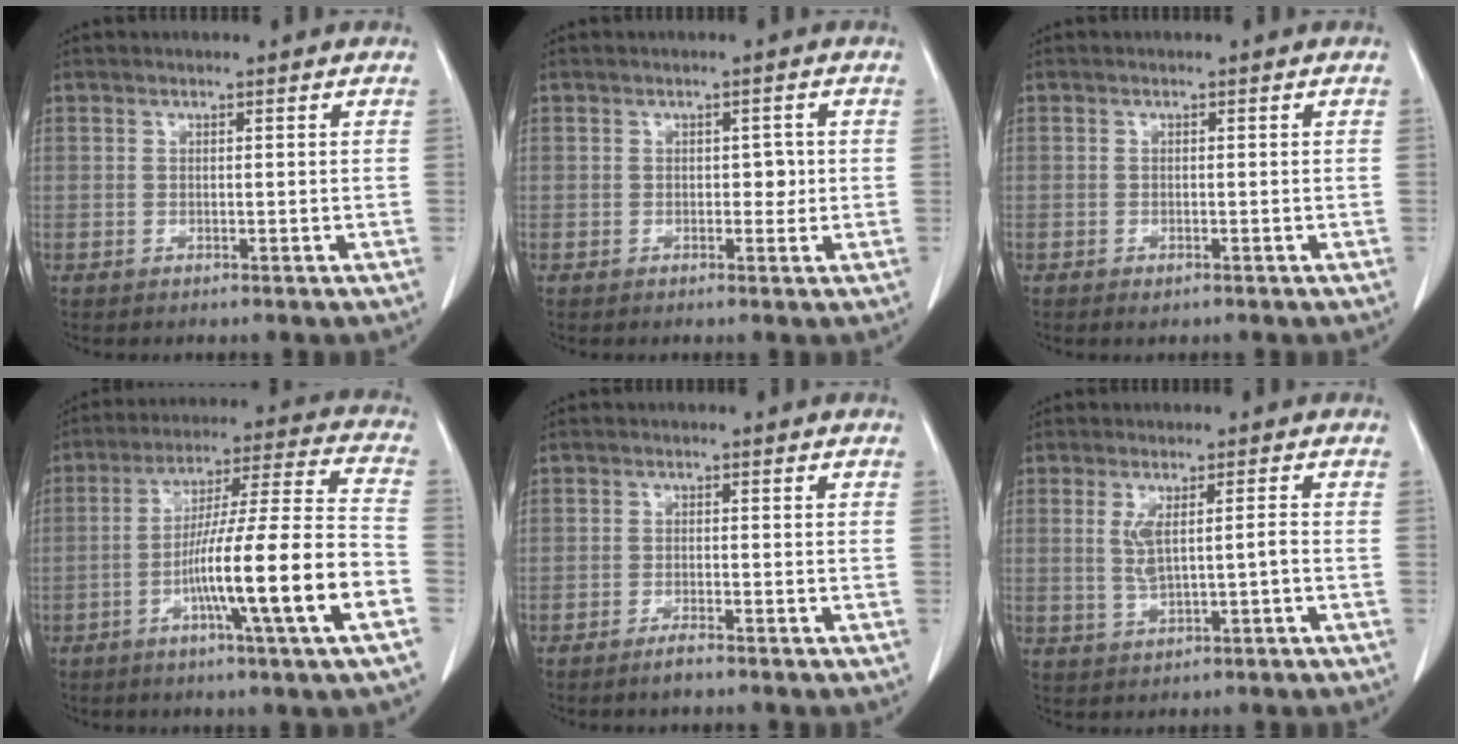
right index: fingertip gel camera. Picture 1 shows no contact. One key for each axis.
{"total": 1.9, "fx": 0.0, "fy": 1.2, "fz": 1.4, "tx": -0.011, "ty": 0.004, "tz": -0.001}
{"total": 0.8, "fx": -0.5, "fy": 0.4, "fz": 0.5, "tx": -0.009, "ty": -0.002, "tz": -0.002}
{"total": 17.8, "fx": -6.2, "fy": -0.7, "fz": 16.7, "tx": -0.273, "ty": 0.000, "tz": -0.102}
{"total": 1.8, "fx": -1.5, "fy": 0.1, "fz": 1.0, "tx": -0.024, "ty": -0.003, "tz": -0.026}
{"total": 4.2, "fx": 0.0, "fy": 0.6, "fz": 4.2, "tx": -0.081, "ty": 0.004, "tz": 0.007}